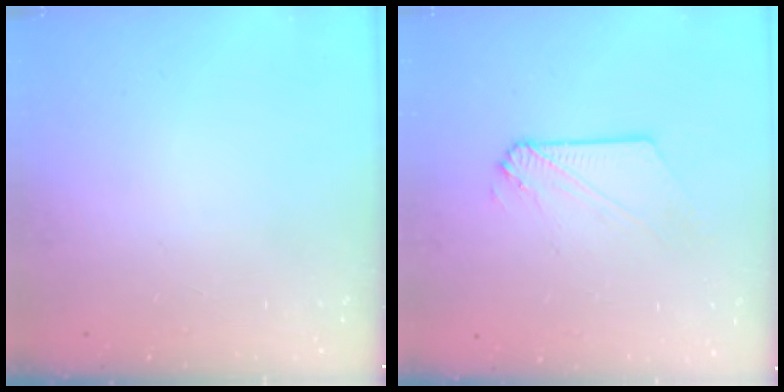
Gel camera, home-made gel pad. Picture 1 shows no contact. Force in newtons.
{"total": 4.4, "press": 4.4, "slide": 0.5}